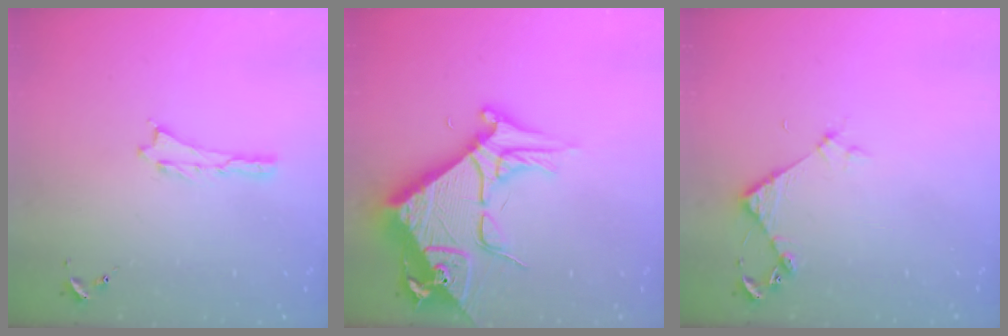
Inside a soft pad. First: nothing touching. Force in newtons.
{"total": 12.0, "press": 11.9, "slide": 1.4}
{"total": 3.7, "press": 3.7, "slide": 0.3}